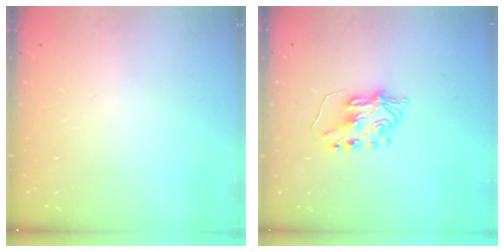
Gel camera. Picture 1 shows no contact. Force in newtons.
{"total": 7.5, "press": 7.5, "slide": 0.8}